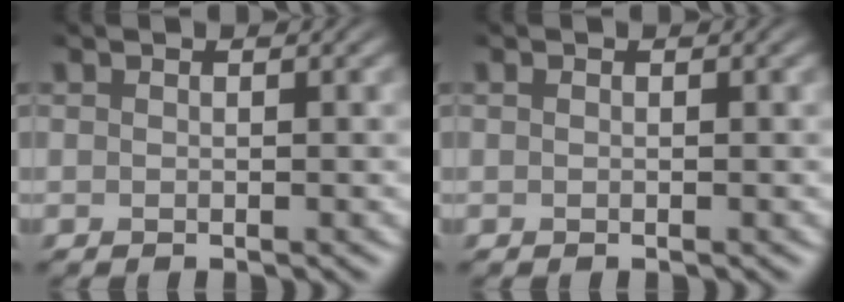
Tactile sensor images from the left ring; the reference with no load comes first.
{"total": 0.0}